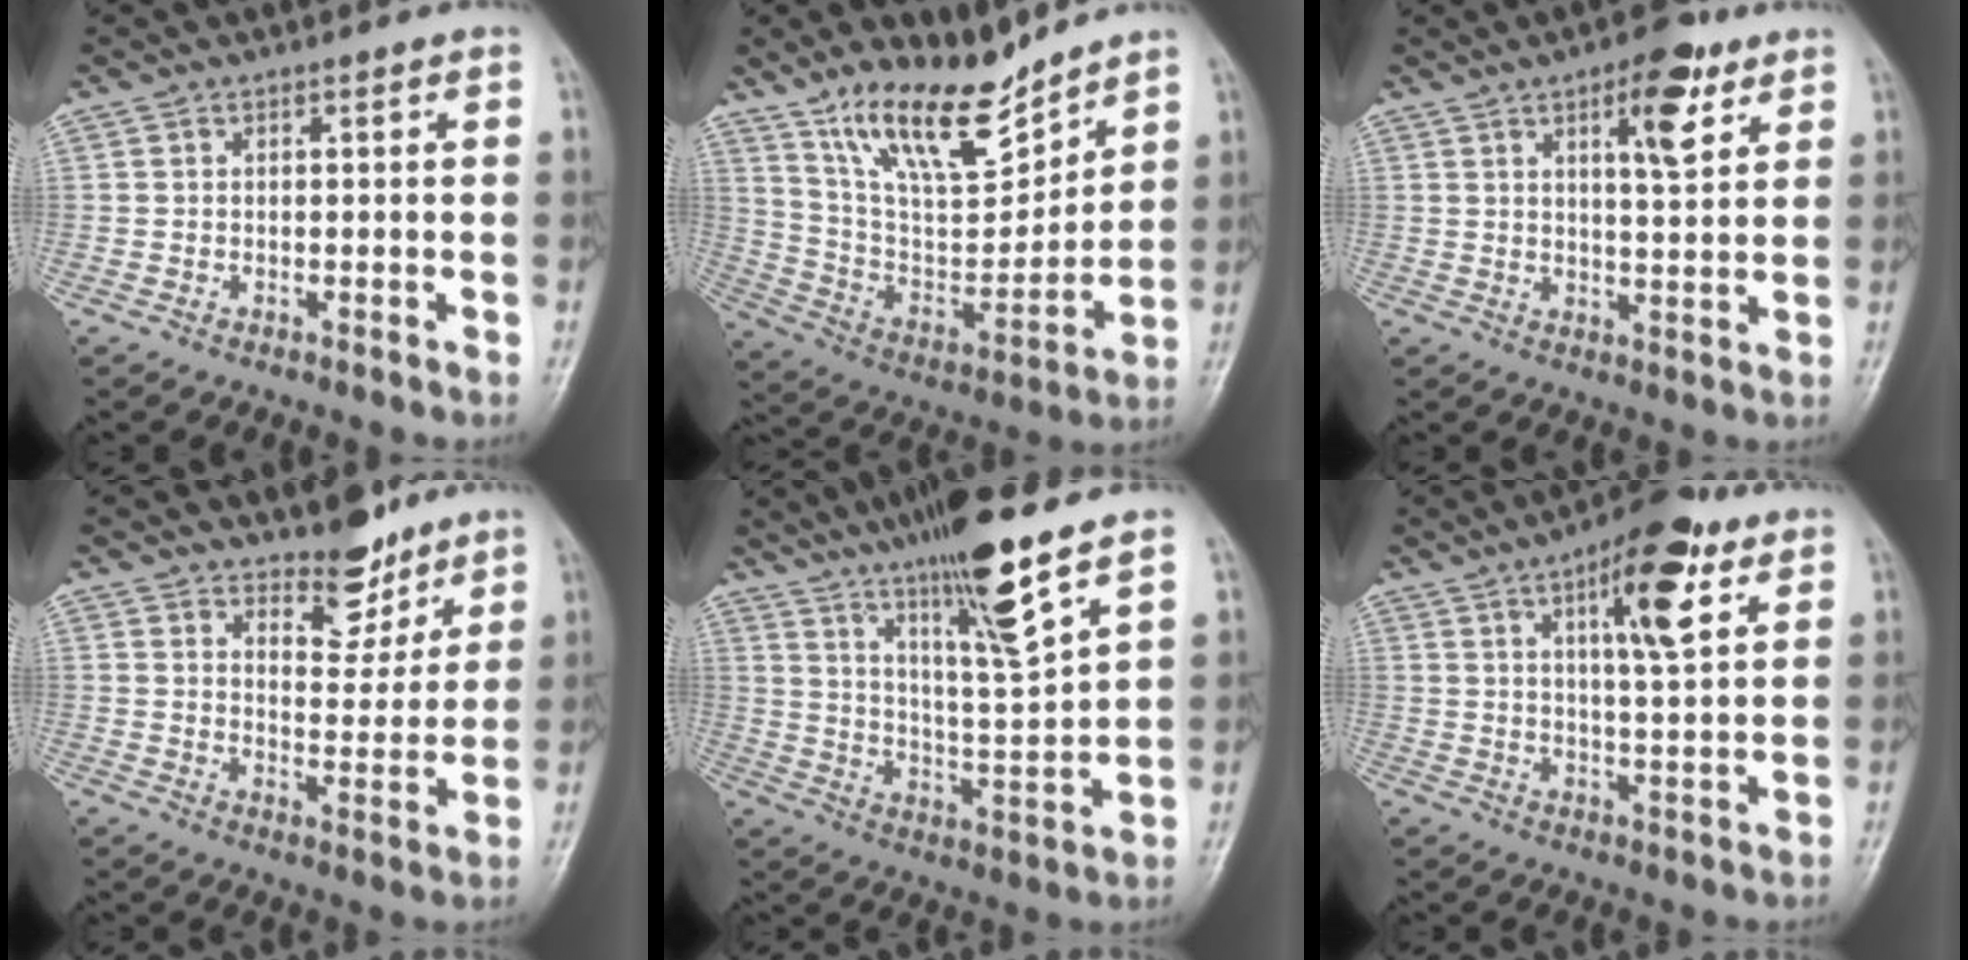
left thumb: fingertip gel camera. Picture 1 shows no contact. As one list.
[{"total": 17.2, "force": [13.0, 5.8, 9.7], "torque": [-0.130, -0.075, 0.245]}, {"total": 8.4, "force": [4.4, 2.8, 6.6], "torque": [-0.085, -0.022, 0.063]}, {"total": 8.2, "force": [6.6, 3.7, 3.3], "torque": [-0.016, -0.054, 0.107]}, {"total": 16.0, "force": [10.6, 1.3, 11.8], "torque": [-0.198, -0.061, 0.186]}, {"total": 12.4, "force": [5.8, 3.7, 10.3], "torque": [-0.141, -0.020, 0.085]}]